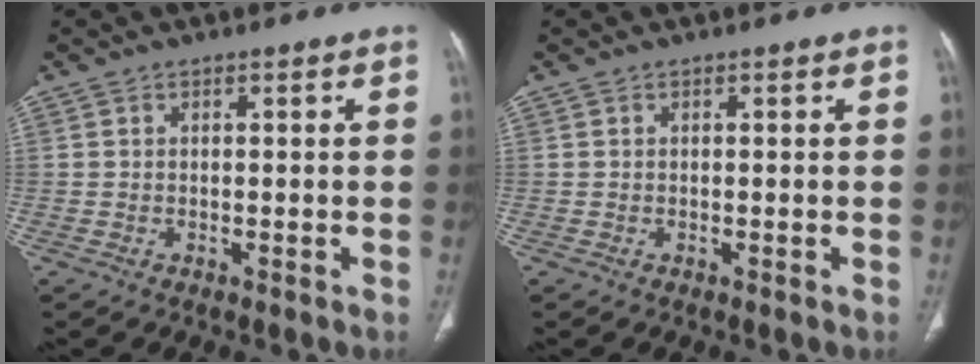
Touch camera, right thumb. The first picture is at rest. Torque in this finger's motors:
{"motor_torque": [0.04, 0.05, -0.09, 0.07, 0.04]}